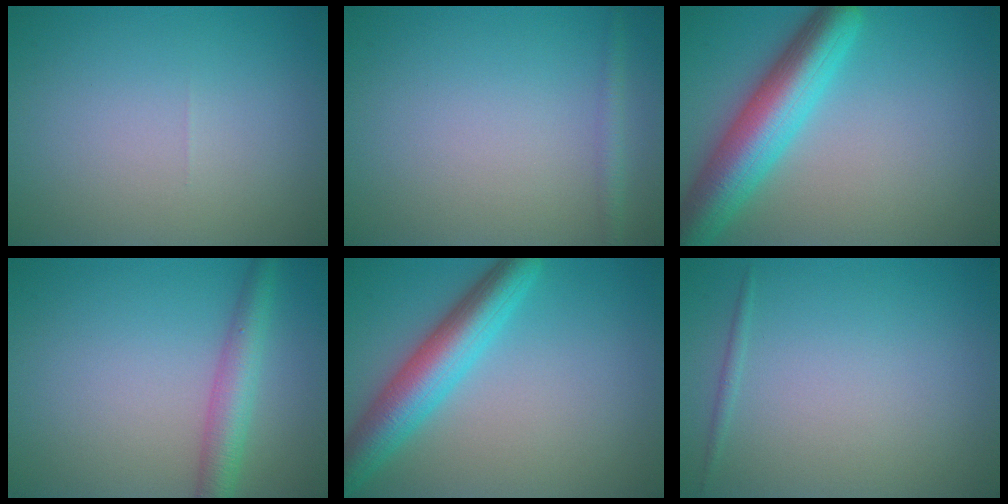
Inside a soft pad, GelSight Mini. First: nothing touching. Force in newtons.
{"total": 1.3, "press": 1.3, "slide": 0.1}
{"total": 8.0, "press": 8.0, "slide": 0.4}
{"total": 3.6, "press": 3.6, "slide": 0.1}
{"total": 6.2, "press": 6.2, "slide": 0.3}
{"total": 0.6, "press": 0.6, "slide": 0.1}